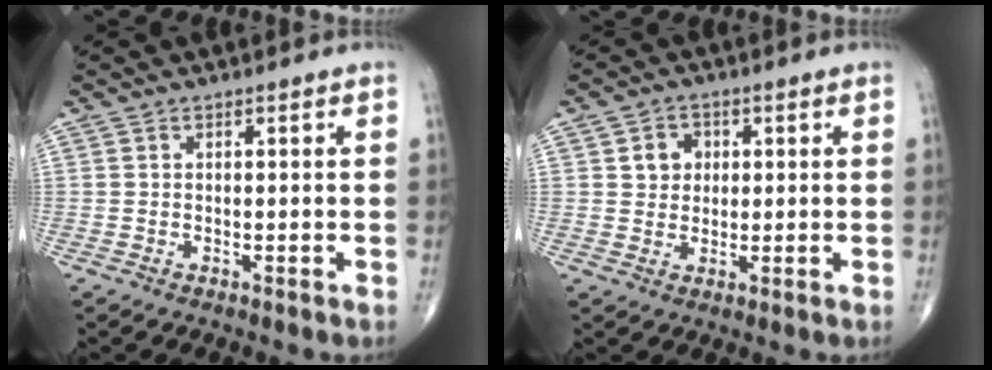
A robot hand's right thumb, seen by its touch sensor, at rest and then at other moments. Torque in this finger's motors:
{"motor_torque": [-0.28, 0.28, -0.06, -0.07, 0.03]}